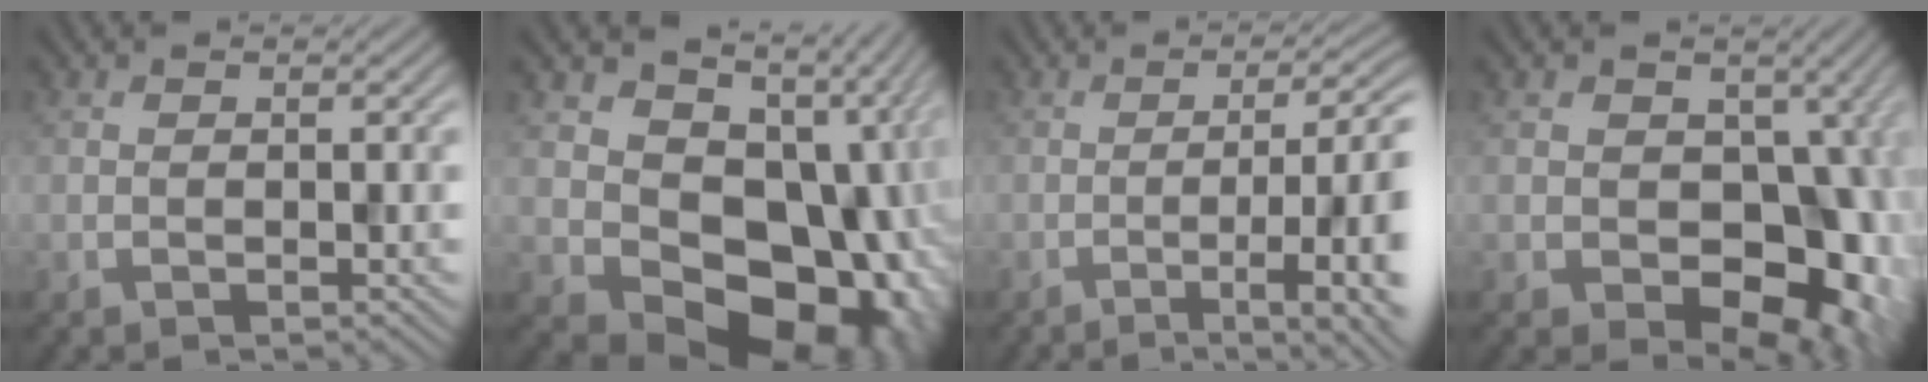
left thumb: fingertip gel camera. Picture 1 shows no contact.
{"total": 18.1, "force": [-1.5, 13.5, 12.0], "torque": [-0.128, -0.045, 0.016]}
{"total": 10.1, "force": [-2.4, 2.3, 9.5], "torque": [-0.119, 0.008, -0.036]}
{"total": 13.3, "force": [-2.6, 9.3, 9.1], "torque": [-0.120, -0.034, -0.028]}